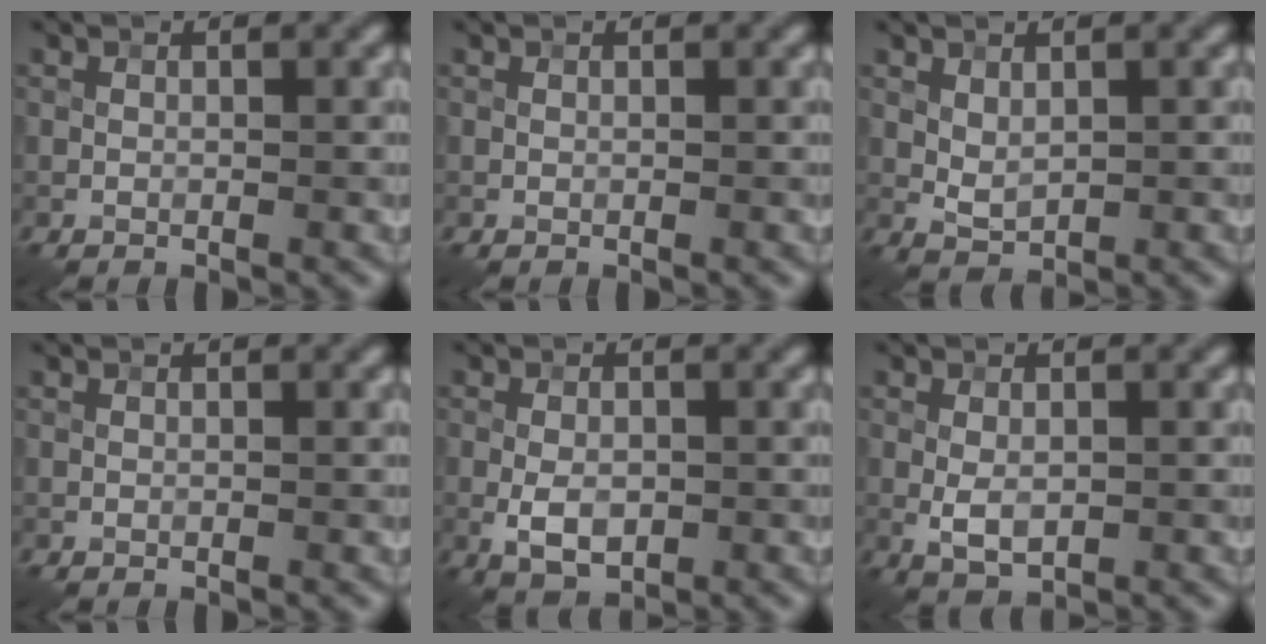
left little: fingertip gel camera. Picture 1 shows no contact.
{"total": 0.0}
{"total": 1.5, "force": [0.6, 0.9, 1.0], "torque": [-0.022, -0.004, 0.019]}
{"total": 0.0}
{"total": 3.3, "force": [-0.8, 1.9, 2.6], "torque": [-0.047, -0.002, -0.015]}
{"total": 2.5, "force": [-0.2, 1.4, 2.0], "torque": [-0.041, -0.003, -0.001]}